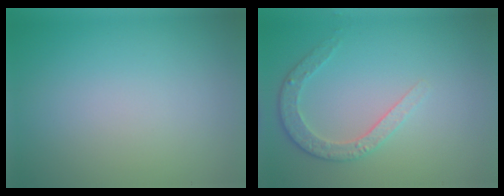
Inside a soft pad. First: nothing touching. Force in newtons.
{"total": 2.6, "press": 2.5, "slide": 1.0}